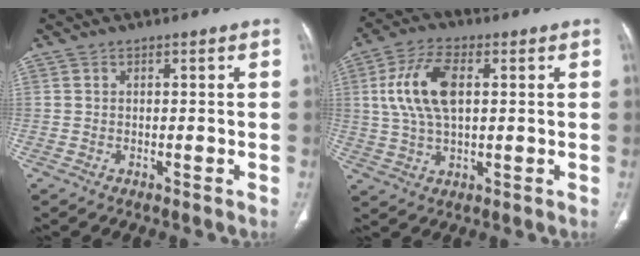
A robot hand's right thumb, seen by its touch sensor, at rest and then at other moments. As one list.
[{"total": 11.4, "force": [2.2, 5.8, 9.6], "torque": [-0.198, 0.009, 0.043]}]